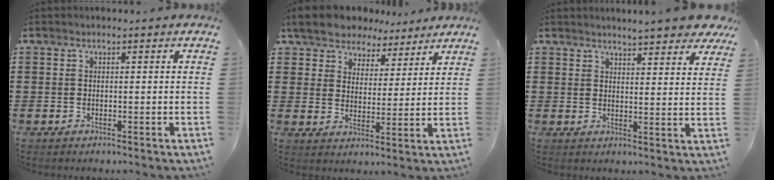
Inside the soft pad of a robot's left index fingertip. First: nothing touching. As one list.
[{"total": 6.5, "force": [6.0, 2.5, 0.6], "torque": [-0.046, -0.025, 0.109]}, {"total": 4.8, "force": [4.6, -0.1, 1.4], "torque": [-0.035, -0.017, 0.083]}]